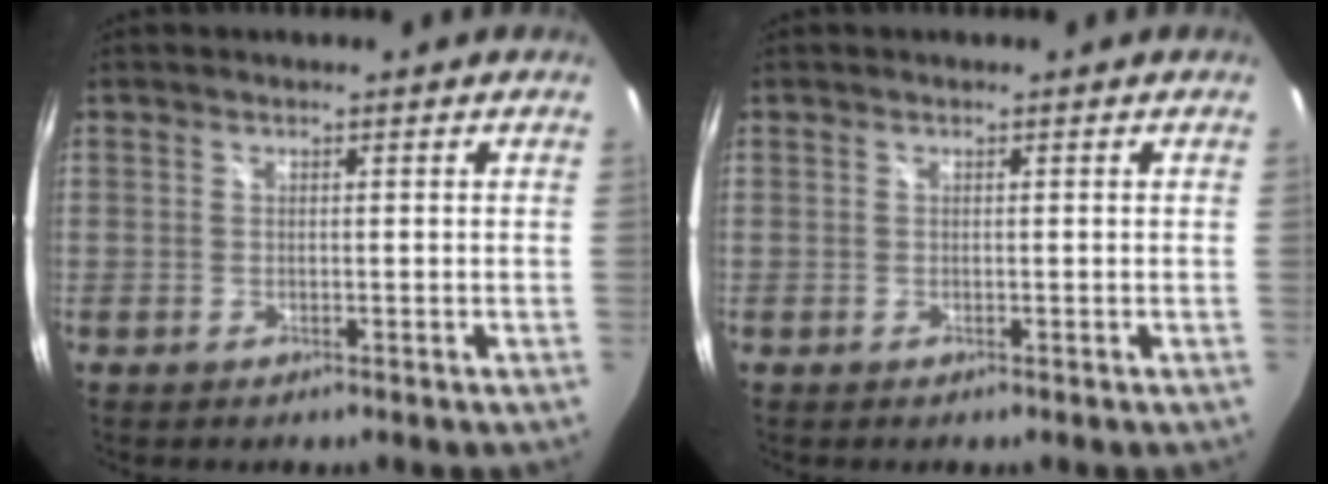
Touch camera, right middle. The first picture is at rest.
{"total": 0.0}